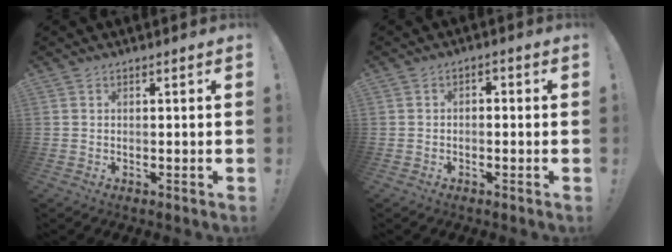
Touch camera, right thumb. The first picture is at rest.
{"total": 2.1, "force": [-1.8, 0.9, 0.7], "torque": [-0.011, 0.010, -0.032]}